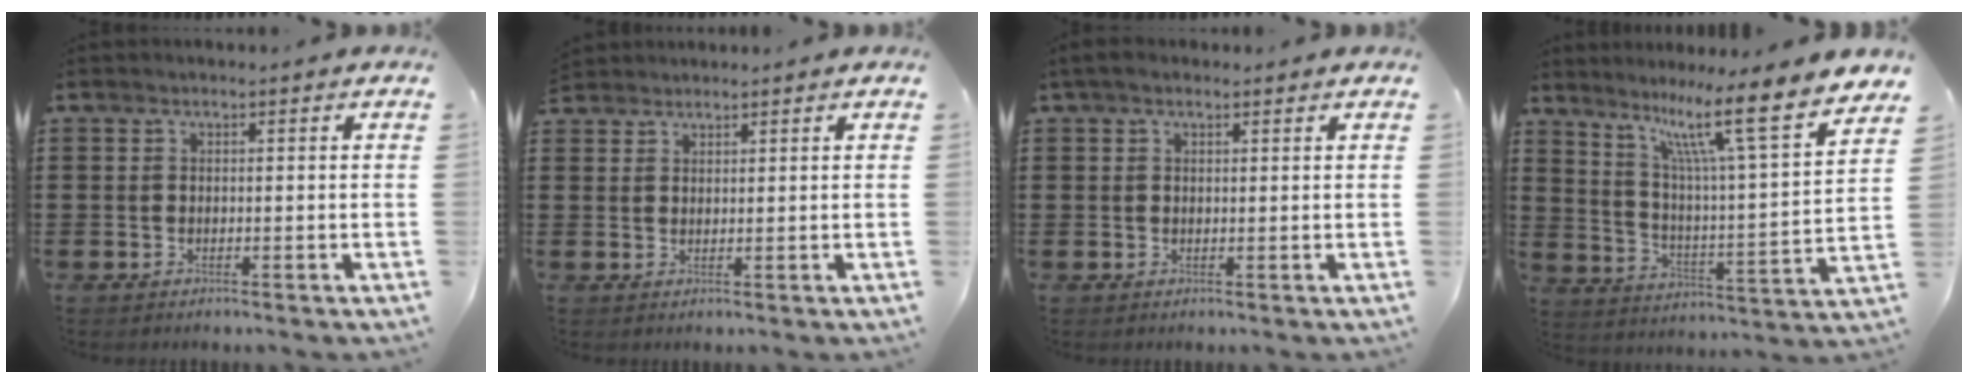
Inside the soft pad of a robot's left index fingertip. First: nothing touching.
{"total": 1.7, "force": [1.6, 0.5, -0.2], "torque": [-0.002, 0.002, 0.033]}
{"total": 1.4, "force": [0.8, 0.8, 0.9], "torque": [-0.019, 0.006, 0.015]}
{"total": 12.4, "force": [8.9, 0.5, 8.6], "torque": [-0.170, -0.059, 0.135]}